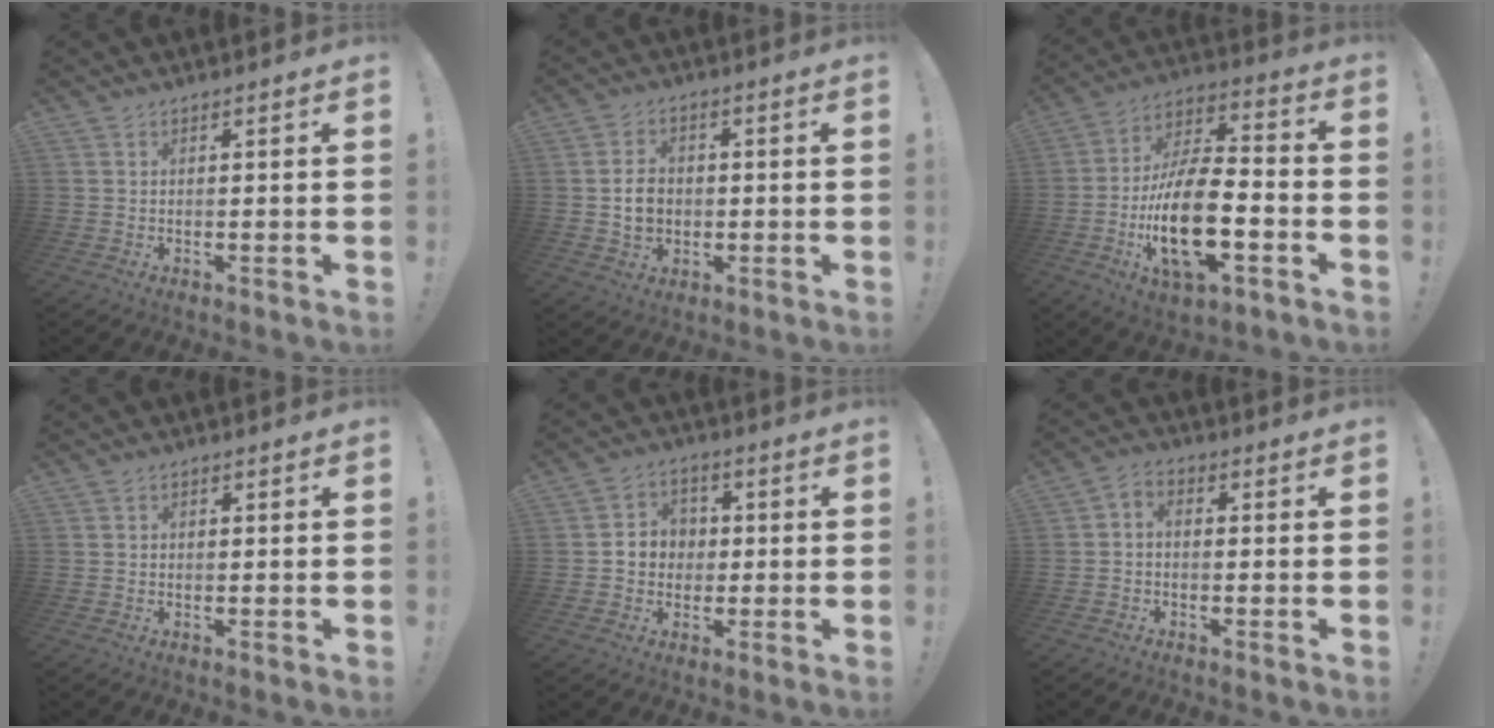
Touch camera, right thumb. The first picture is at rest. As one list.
[{"total": 6.9, "force": [-0.3, 5.7, 3.9], "torque": [-0.048, 0.007, -0.004]}, {"total": 20.8, "force": [-6.0, 9.2, 17.7], "torque": [-0.341, 0.025, -0.100]}, {"total": 0.8, "force": [-0.2, 0.7, 0.3], "torque": [-0.009, 0.007, -0.002]}, {"total": 6.9, "force": [-0.3, 6.5, 2.3], "torque": [-0.036, 0.009, -0.001]}, {"total": 2.8, "force": [-1.4, 1.7, 1.7], "torque": [-0.039, 0.010, -0.026]}]